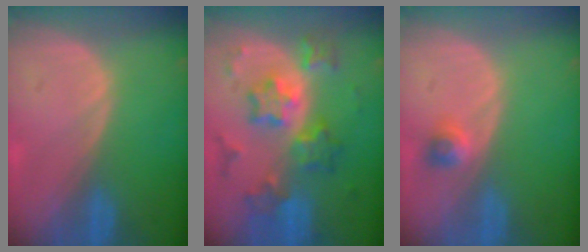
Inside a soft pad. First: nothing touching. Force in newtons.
{"total": 9.1, "press": 9.1, "slide": 0.8}
{"total": 2.4, "press": 2.0, "slide": 1.2}